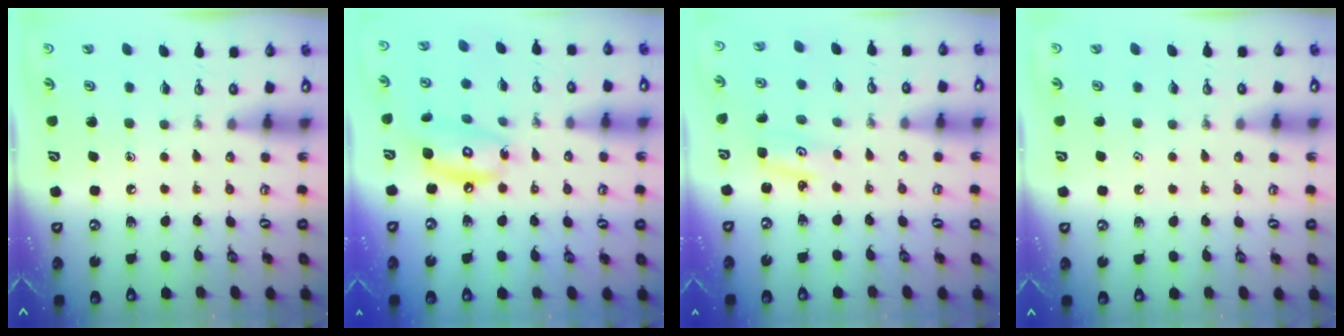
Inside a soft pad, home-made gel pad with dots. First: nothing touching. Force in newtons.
{"total": 12.9, "press": 12.8, "slide": 1.5}
{"total": 2.7, "press": 2.7, "slide": 0.3}
{"total": 0.9, "press": 0.6, "slide": 0.6}